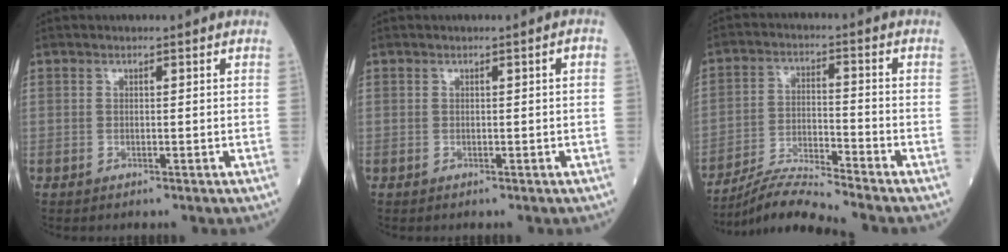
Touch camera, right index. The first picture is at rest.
{"total": 0.8, "force": [0.1, 0.0, 0.8], "torque": [-0.013, 0.001, 0.002]}
{"total": 7.7, "force": [-7.4, -1.9, 1.5], "torque": [-0.034, -0.011, -0.138]}